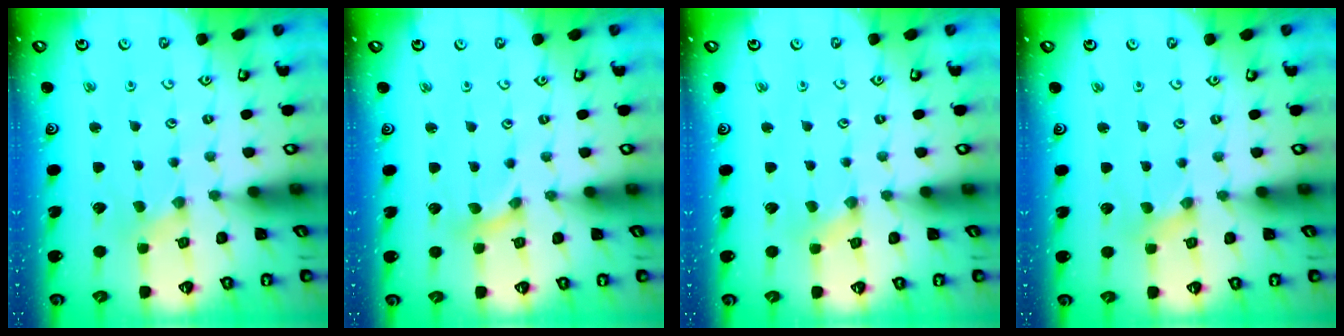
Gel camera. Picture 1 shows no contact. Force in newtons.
{"total": 0.0}
{"total": 0.0}
{"total": 0.0}